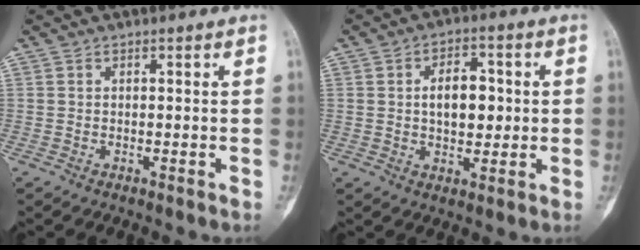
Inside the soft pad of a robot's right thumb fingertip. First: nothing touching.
{"total": 8.3, "force": [0.8, 5.1, 6.5], "torque": [-0.072, 0.008, 0.012]}